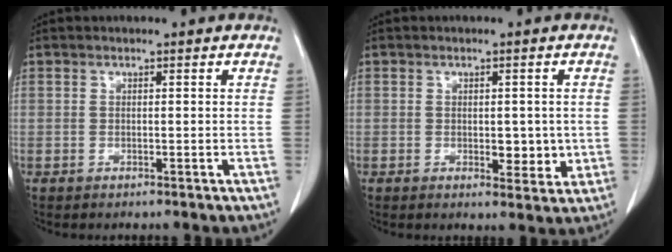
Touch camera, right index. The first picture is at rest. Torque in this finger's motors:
{"motor_torque": [0.12, 0.14, 0.10, 0.02]}